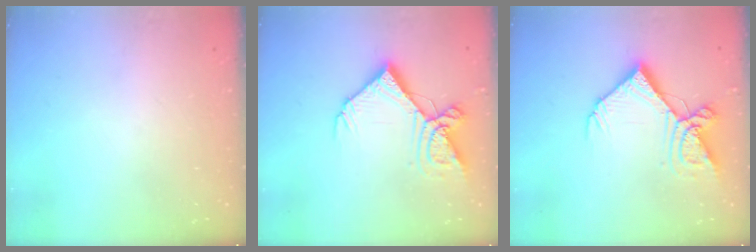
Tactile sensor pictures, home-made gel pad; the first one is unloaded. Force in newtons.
{"total": 15.5, "press": 15.4, "slide": 1.7}
{"total": 15.5, "press": 15.4, "slide": 1.7}